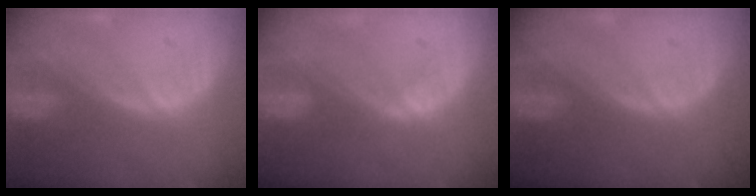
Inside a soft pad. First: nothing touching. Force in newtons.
{"total": 2.3, "press": 2.2, "slide": 0.7}
{"total": 0.0}